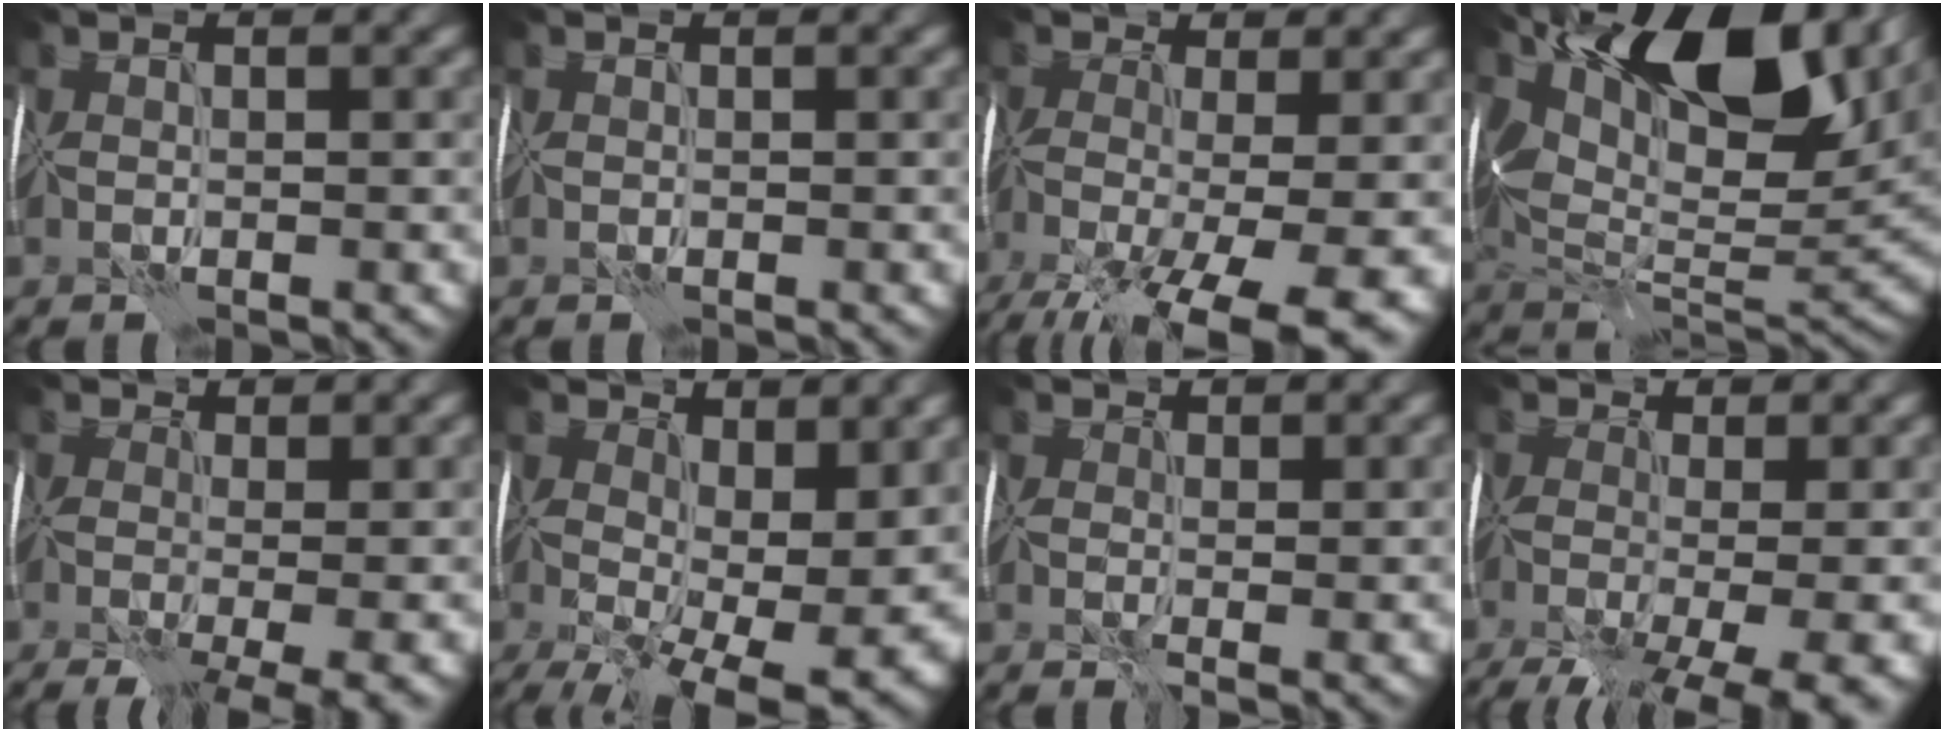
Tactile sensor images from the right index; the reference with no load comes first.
{"total": 0.0}
{"total": 14.5, "force": [-8.0, 5.7, 10.7], "torque": [-0.195, -0.025, -0.088]}
{"total": 16.0, "force": [6.9, 7.5, 12.4], "torque": [-0.224, 0.017, 0.117]}
{"total": 9.8, "force": [-1.8, 4.9, 8.3], "torque": [-0.133, -0.005, 0.001]}
{"total": 15.2, "force": [0.2, 8.4, 12.6], "torque": [-0.199, -0.027, 0.038]}
{"total": 3.2, "force": [1.5, 1.8, 2.2], "torque": [-0.041, 0.005, 0.019]}
{"total": 14.2, "force": [-6.1, 6.4, 11.0], "torque": [-0.178, -0.011, -0.040]}